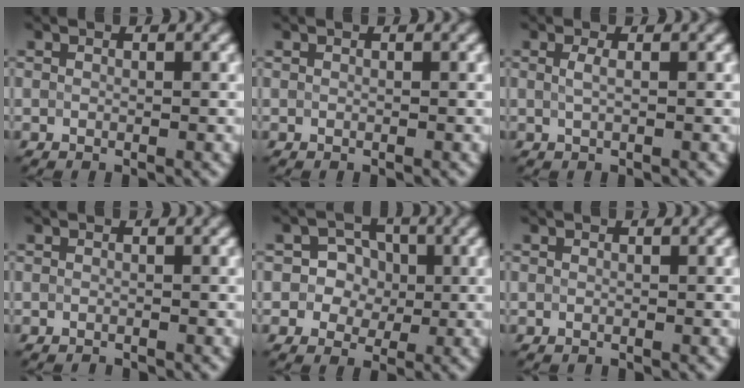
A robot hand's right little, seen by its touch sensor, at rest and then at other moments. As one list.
[{"total": 0.0}, {"total": 1.1, "force": [0.2, 0.4, 1.0], "torque": [-0.019, 0.003, 0.002]}, {"total": 0.5, "force": [-0.5, 0.0, 0.1], "torque": [0.002, 0.000, -0.010]}, {"total": 4.1, "force": [0.3, 3.8, 1.5], "torque": [-0.008, 0.008, -0.011]}, {"total": 0.0}]